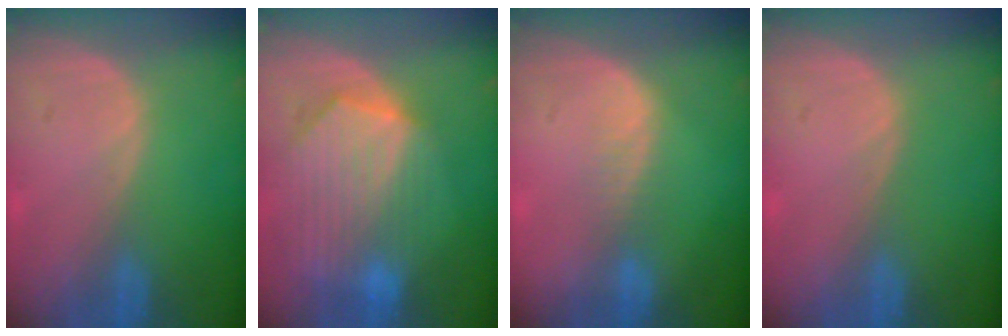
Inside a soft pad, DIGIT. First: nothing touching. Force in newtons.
{"total": 10.4, "press": 9.2, "slide": 4.9}
{"total": 2.0, "press": 2.0, "slide": 0.1}
{"total": 0.0}